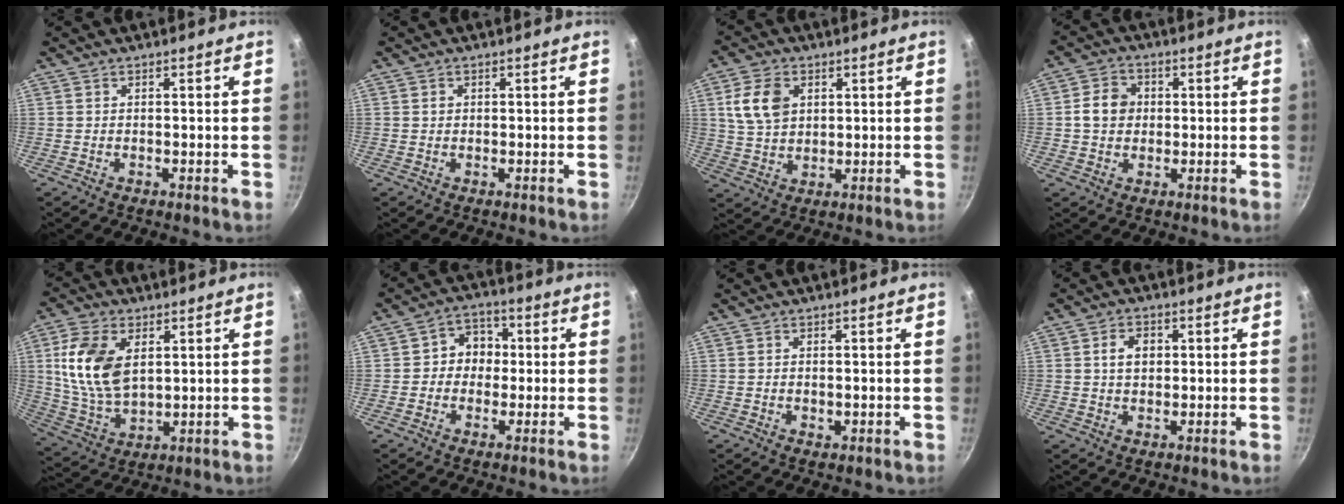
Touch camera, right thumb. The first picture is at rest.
{"total": 0.5, "force": [0.1, 0.5, 0.1], "torque": [0.001, 0.002, 0.002]}
{"total": 8.8, "force": [2.6, 6.2, 5.6], "torque": [-0.091, -0.003, 0.051]}
{"total": 5.9, "force": [0.4, 5.1, 3.0], "torque": [-0.031, 0.010, -0.003]}
{"total": 13.9, "force": [3.4, 8.4, 10.5], "torque": [-0.190, -0.016, 0.076]}
{"total": 6.5, "force": [0.0, 5.8, 3.0], "torque": [-0.001, 0.015, -0.012]}
{"total": 0.9, "force": [-0.1, 0.5, 0.7], "torque": [-0.011, -0.001, 0.000]}
{"total": 4.2, "force": [0.7, 3.1, 2.8], "torque": [-0.029, 0.005, 0.011]}